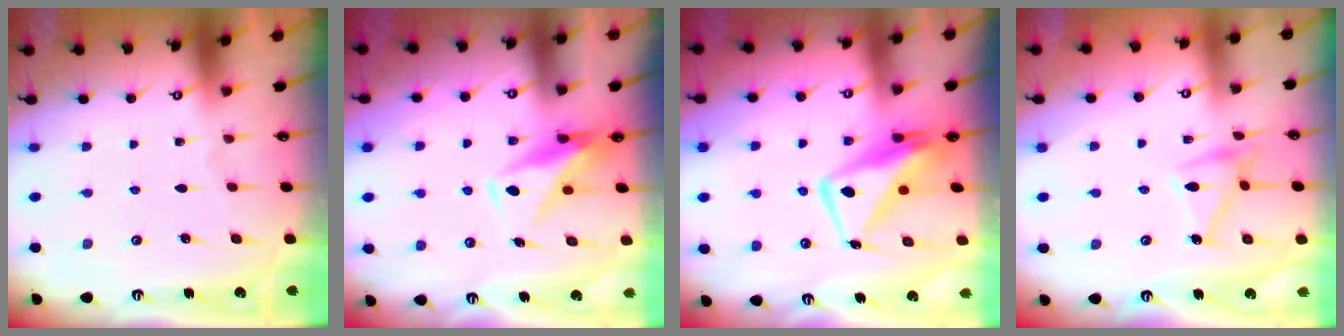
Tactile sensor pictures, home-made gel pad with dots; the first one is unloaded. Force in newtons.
{"total": 10.2, "press": 10.2, "slide": 0.8}
{"total": 11.9, "press": 11.8, "slide": 1.5}
{"total": 12.6, "press": 12.6, "slide": 0.4}